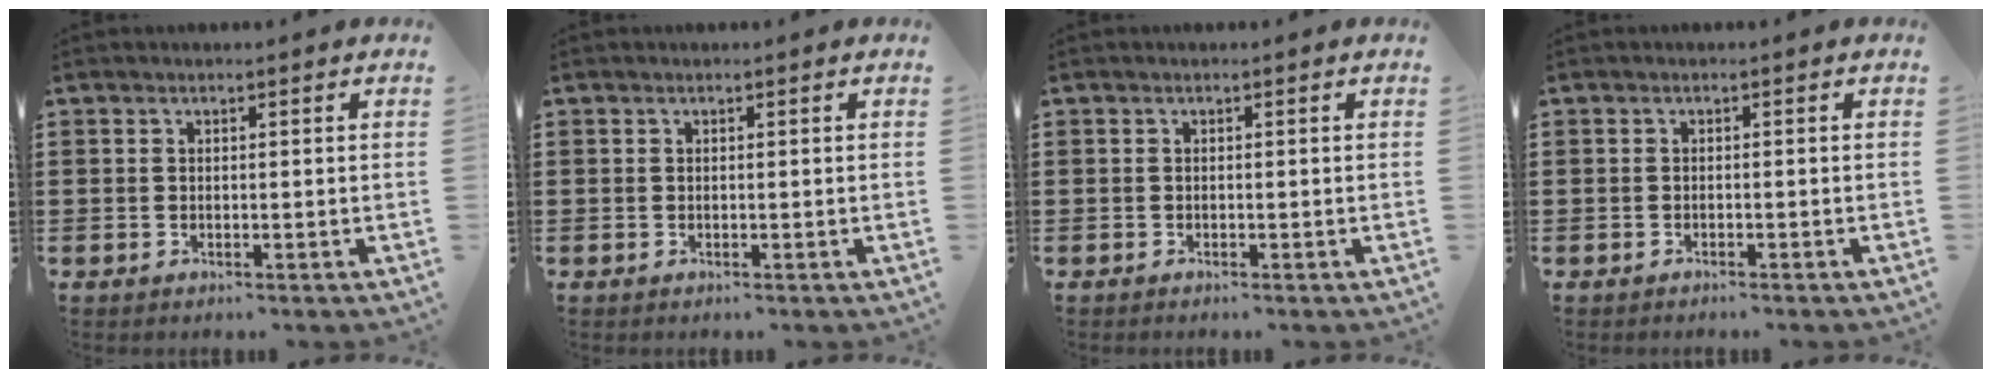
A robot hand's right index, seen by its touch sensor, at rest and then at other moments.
{"total": 0.0}
{"total": 0.0}
{"total": 0.5, "force": [-0.5, -0.1, 0.1], "torque": [-0.004, -0.004, -0.010]}